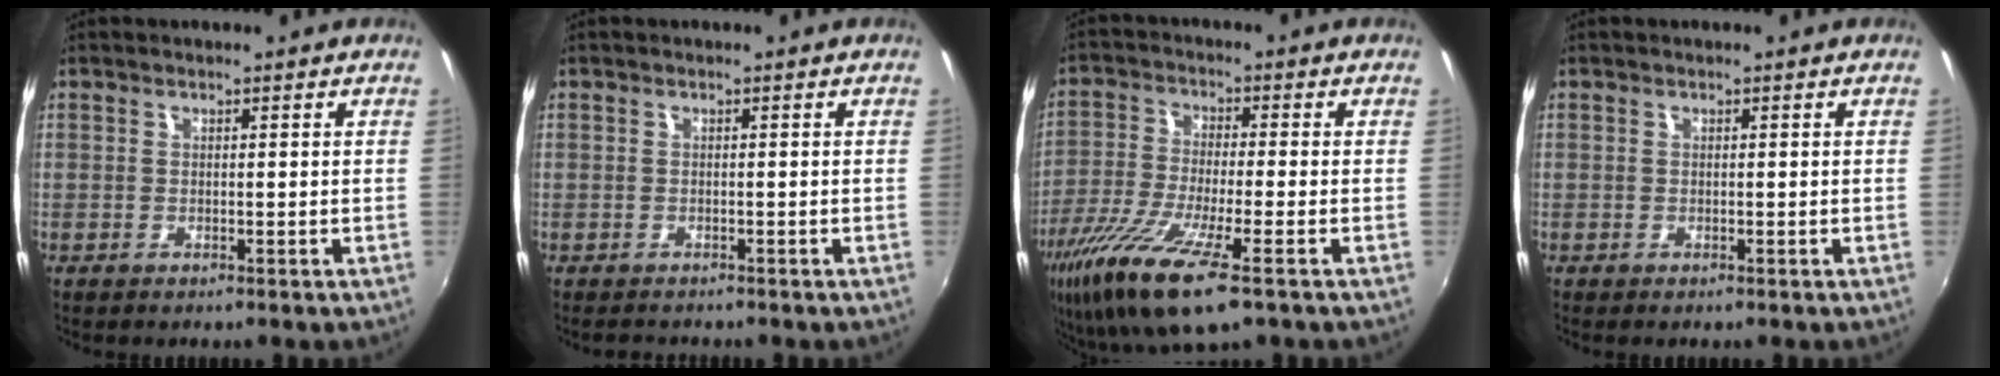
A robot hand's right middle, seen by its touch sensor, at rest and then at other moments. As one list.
[{"total": 1.6, "force": [-1.5, 0.6, 0.1], "torque": [-0.006, -0.004, -0.026]}, {"total": 15.1, "force": [-8.6, 2.5, 12.1], "torque": [-0.250, -0.049, -0.164]}, {"total": 0.0}]